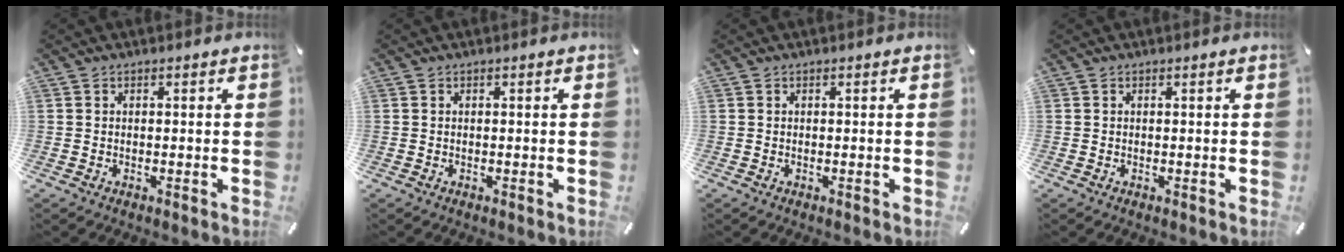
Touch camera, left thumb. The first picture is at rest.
{"total": 0.0}
{"total": 0.0}
{"total": 0.0}